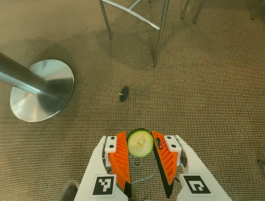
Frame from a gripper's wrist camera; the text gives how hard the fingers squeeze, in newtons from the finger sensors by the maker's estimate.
{"total": 8.2, "left": 8.1, "right": 8.4}